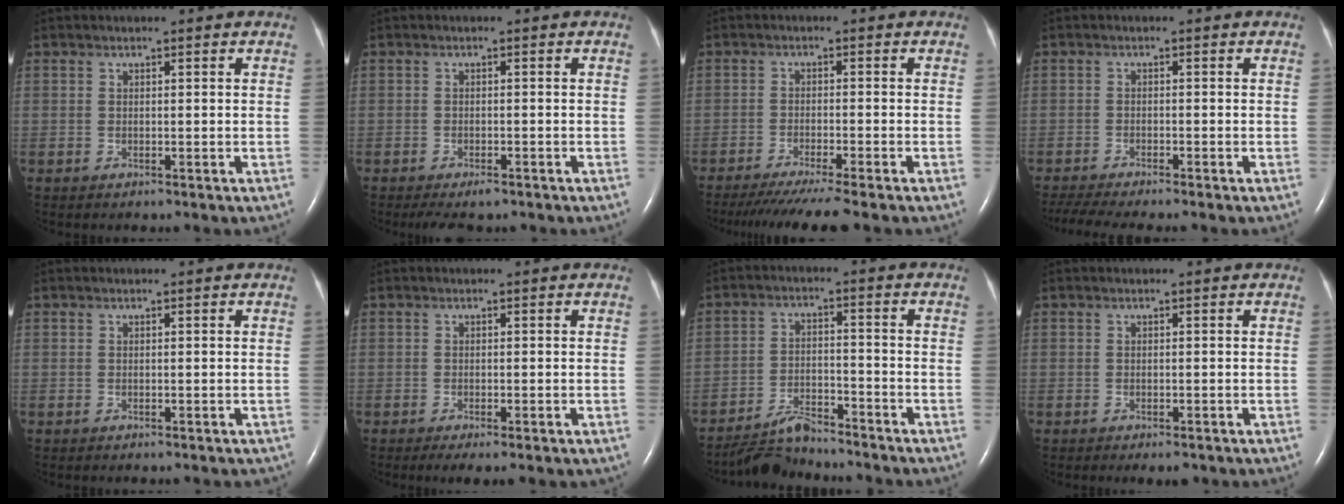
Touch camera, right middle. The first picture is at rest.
{"total": 2.9, "force": [-2.1, 1.0, 1.7], "torque": [-0.032, -0.006, -0.029]}
{"total": 9.4, "force": [-8.0, -1.2, 4.8], "torque": [-0.057, -0.031, -0.124]}
{"total": 6.8, "force": [-5.9, -0.4, 3.3], "torque": [-0.053, -0.014, -0.098]}
{"total": 0.6, "force": [-0.5, 0.2, 0.3], "torque": [-0.004, -0.001, -0.003]}
{"total": 3.8, "force": [-2.3, 0.9, 2.8], "torque": [-0.040, -0.010, -0.030]}
{"total": 5.8, "force": [-5.6, 0.7, 0.9], "torque": [-0.022, -0.011, -0.099]}
{"total": 1.6, "force": [-1.1, 0.5, 1.1], "torque": [-0.013, -0.004, -0.011]}